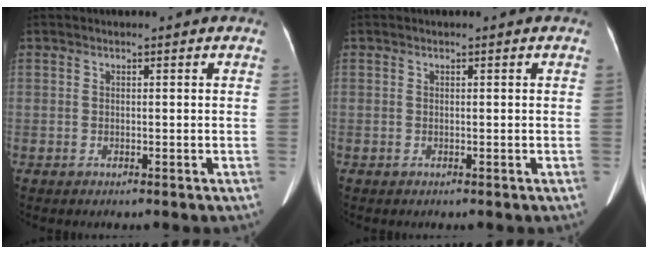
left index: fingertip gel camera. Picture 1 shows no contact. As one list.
[{"total": 0.0}]